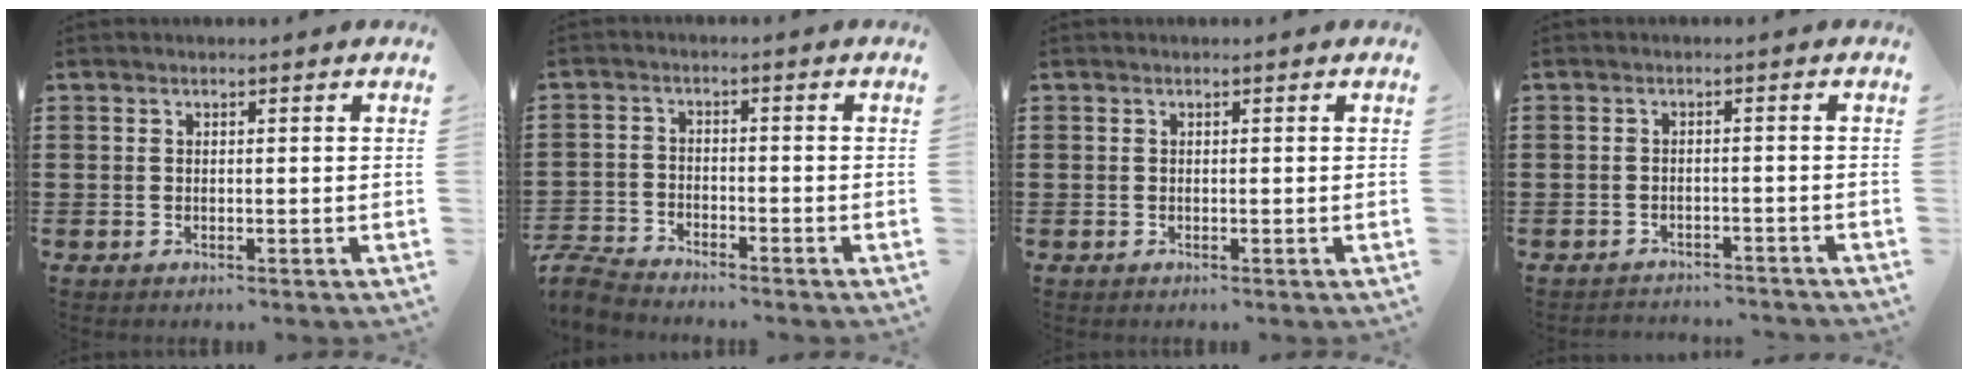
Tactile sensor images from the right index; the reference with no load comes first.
{"total": 4.0, "force": [-3.9, 0.5, 0.5], "torque": [-0.026, -0.002, -0.085]}
{"total": 0.0}
{"total": 1.9, "force": [-1.9, 0.1, 0.0], "torque": [-0.008, 0.000, -0.041]}